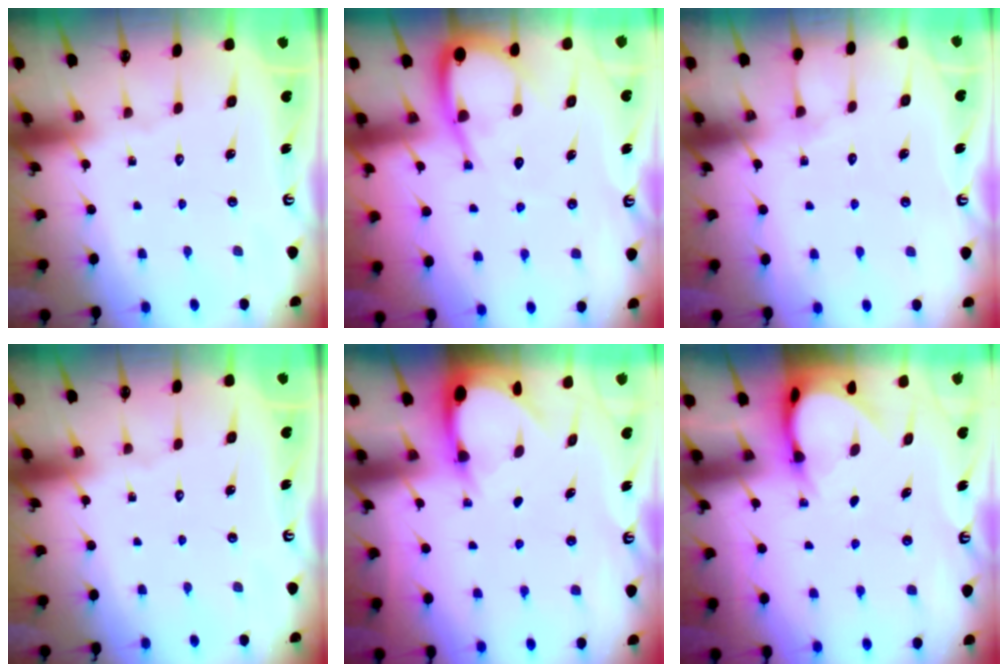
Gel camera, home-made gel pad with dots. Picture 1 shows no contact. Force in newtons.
{"total": 7.8, "press": 7.8, "slide": 0.8}
{"total": 4.3, "press": 4.2, "slide": 0.5}
{"total": 0.0}
{"total": 3.1, "press": 3.1, "slide": 0.2}
{"total": 4.8, "press": 4.8, "slide": 0.6}